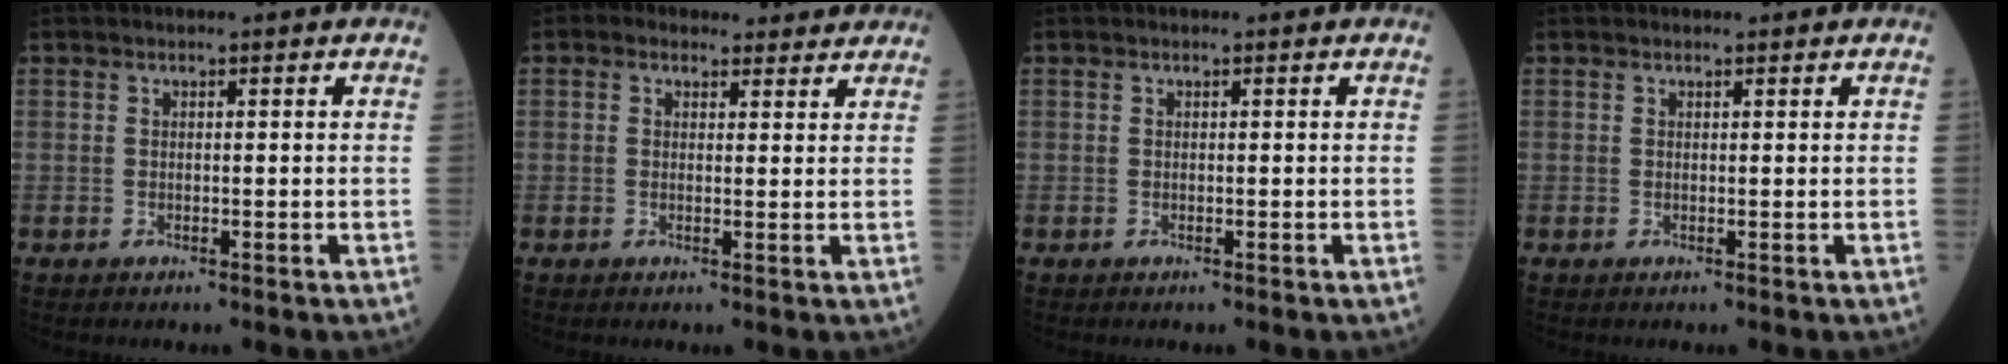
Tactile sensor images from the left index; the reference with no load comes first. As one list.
[{"total": 4.8, "force": [4.0, 2.5, 1.0], "torque": [-0.002, 0.023, 0.048]}, {"total": 0.0}, {"total": 0.5, "force": [0.5, 0.1, 0.0], "torque": [-0.003, 0.001, 0.008]}]